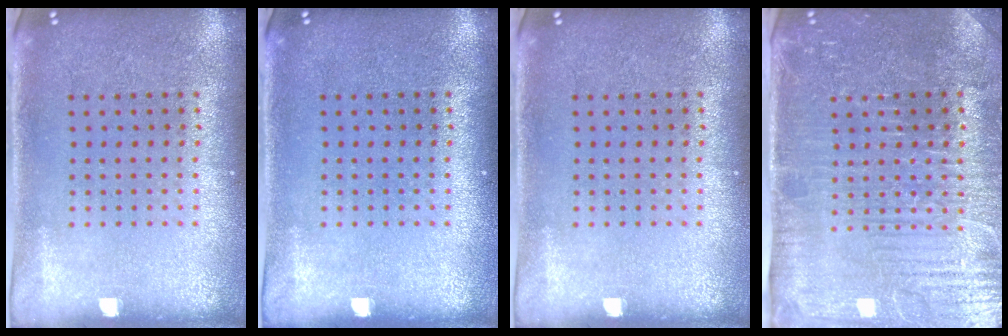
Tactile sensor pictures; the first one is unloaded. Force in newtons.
{"total": 0.0}
{"total": 0.0}
{"total": 4.8, "press": 4.4, "slide": 1.7}